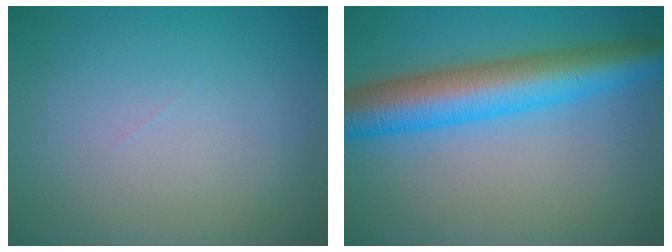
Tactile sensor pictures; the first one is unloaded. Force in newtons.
{"total": 8.2, "press": 8.2, "slide": 0.1}